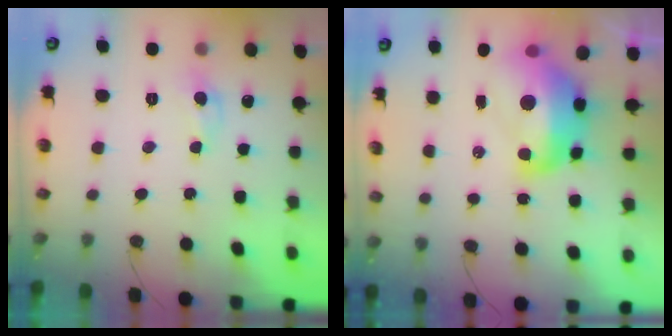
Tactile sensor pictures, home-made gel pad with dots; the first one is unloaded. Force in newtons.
{"total": 12.1, "press": 12.0, "slide": 1.4}